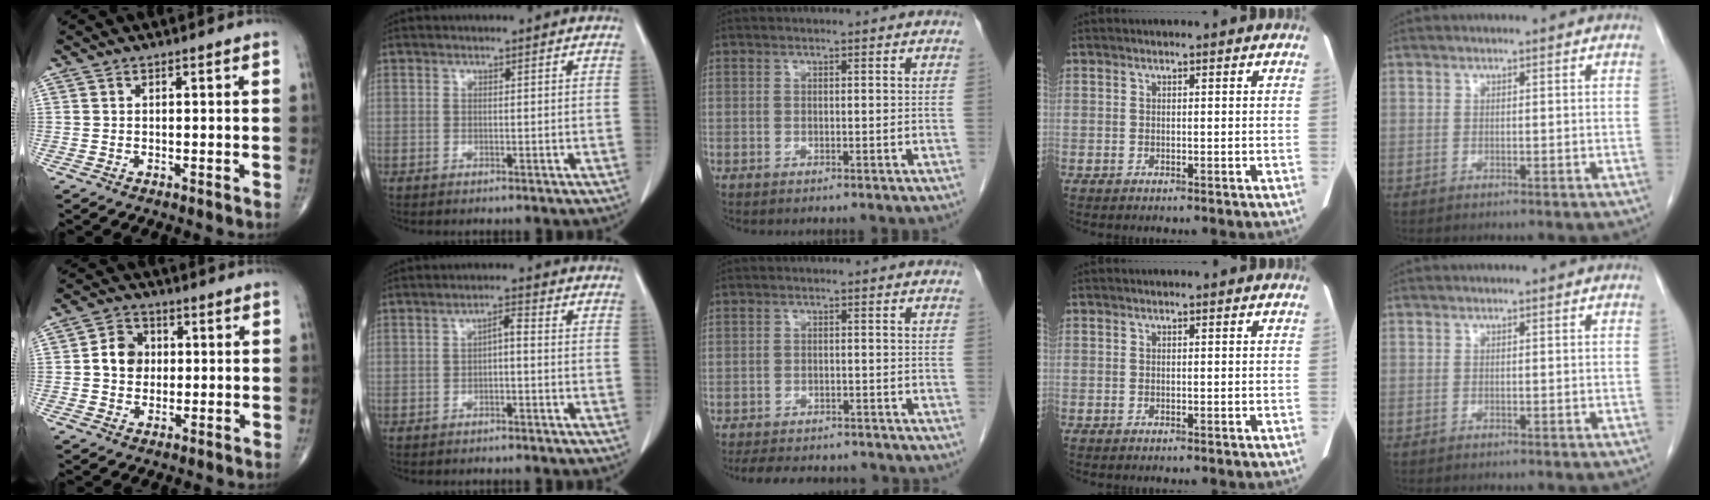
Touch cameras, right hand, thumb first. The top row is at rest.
{"thumb": {"total": 6.4, "force": [0.4, 5.4, 3.4], "torque": [-0.036, 0.010, 0.000]}, "index": {"total": 2.2, "force": [-0.2, 0.7, 2.1], "torque": [-0.035, 0.012, 0.000]}, "middle": {"total": 10.5, "force": [-9.4, 3.4, 3.4], "torque": [-0.066, 0.001, -0.119]}}